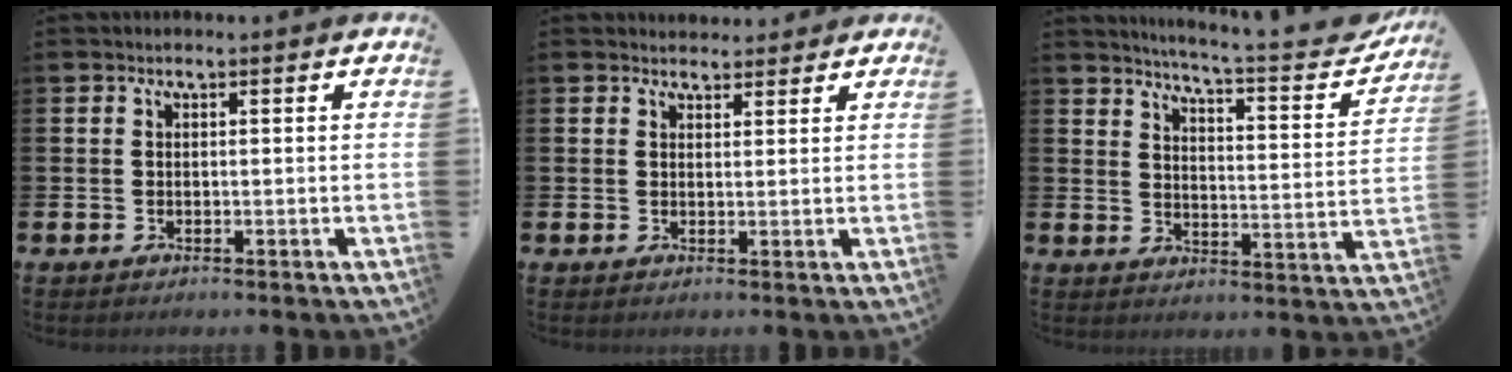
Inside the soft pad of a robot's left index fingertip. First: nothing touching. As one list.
[{"total": 2.7, "force": [2.5, 1.0, -0.1], "torque": [0.006, -0.010, 0.046]}, {"total": 5.1, "force": [4.7, -0.1, 2.0], "torque": [-0.043, -0.048, 0.068]}]